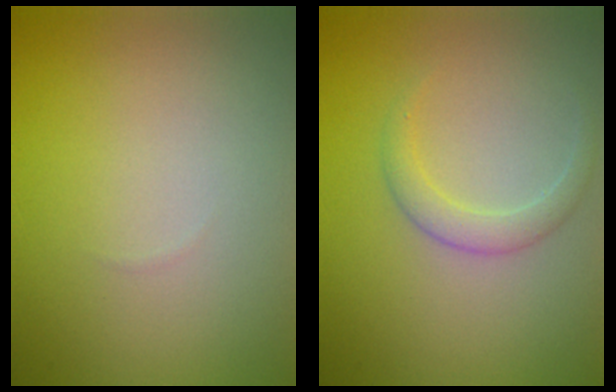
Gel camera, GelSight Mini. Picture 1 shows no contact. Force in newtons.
{"total": 1.8, "press": 1.8, "slide": 0.2}